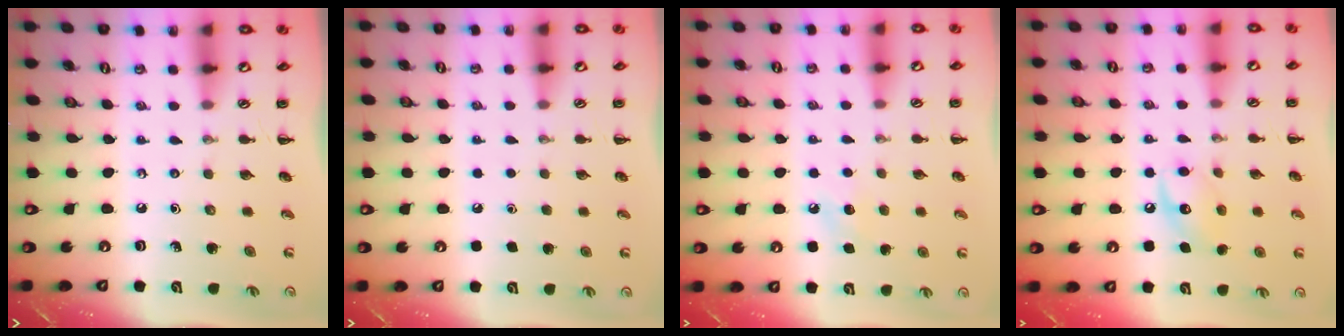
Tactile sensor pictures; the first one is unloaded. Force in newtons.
{"total": 1.7, "press": 1.7, "slide": 0.1}
{"total": 4.8, "press": 4.7, "slide": 1.2}
{"total": 9.1, "press": 9.0, "slide": 0.8}